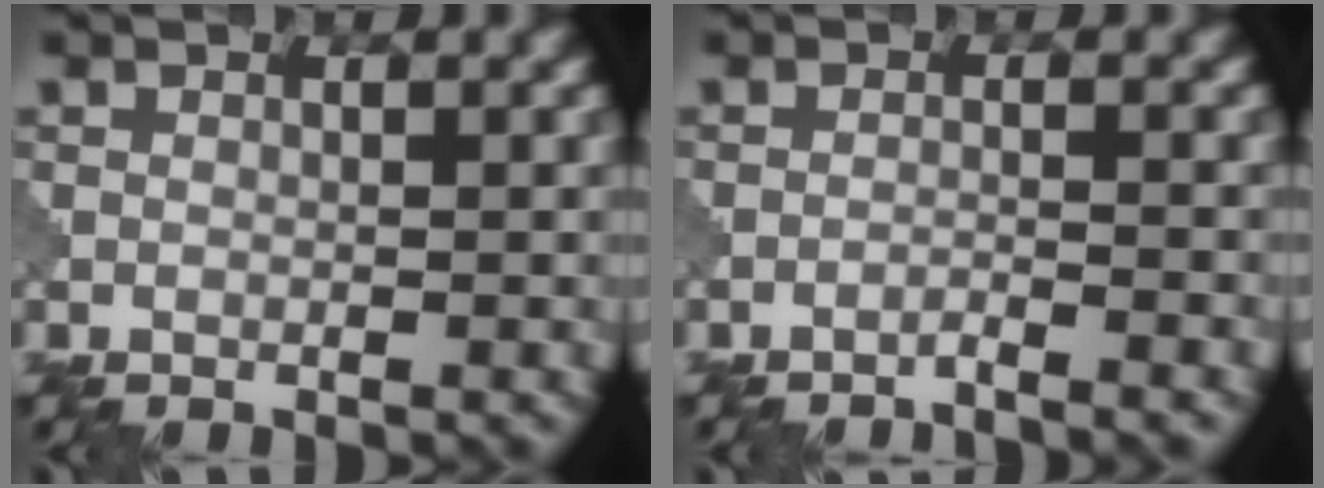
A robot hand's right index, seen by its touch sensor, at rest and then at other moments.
{"total": 1.5, "force": [-1.2, 0.2, 0.9], "torque": [-0.008, 0.004, -0.033]}